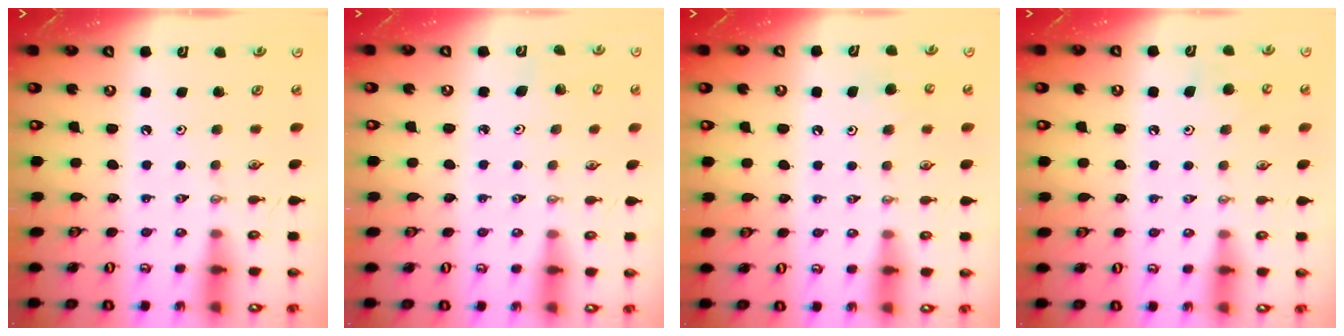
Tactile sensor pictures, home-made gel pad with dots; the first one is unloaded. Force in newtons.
{"total": 2.9, "press": 2.8, "slide": 0.8}
{"total": 5.7, "press": 5.7, "slide": 0.9}
{"total": 8.8, "press": 8.6, "slide": 1.5}